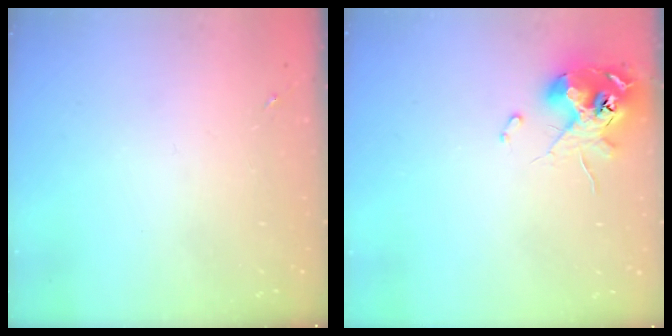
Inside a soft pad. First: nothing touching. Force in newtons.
{"total": 11.9, "press": 11.8, "slide": 1.2}